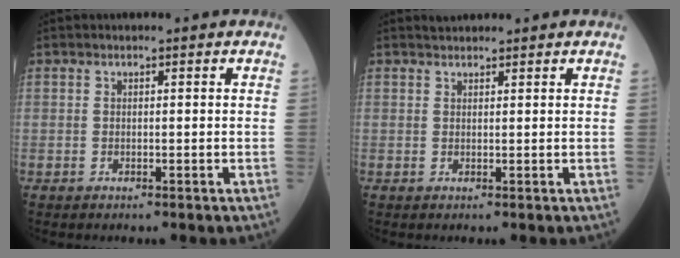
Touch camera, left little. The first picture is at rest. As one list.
[{"total": 1.3, "force": [1.3, 0.3, 0.1], "torque": [-0.009, 0.013, 0.025]}]